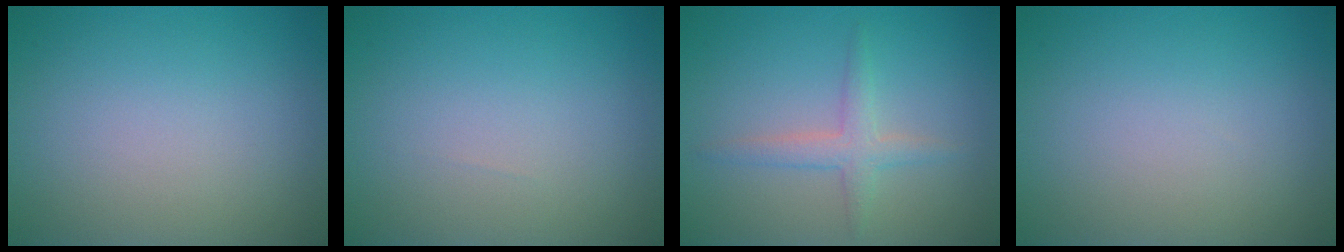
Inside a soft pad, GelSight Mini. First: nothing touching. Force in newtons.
{"total": 0.0}
{"total": 2.2, "press": 2.2, "slide": 0.1}
{"total": 0.0}